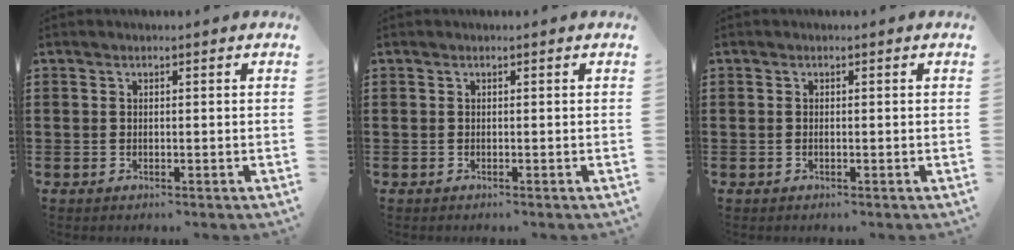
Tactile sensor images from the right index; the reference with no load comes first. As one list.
[{"total": 0.0}, {"total": 0.0}]